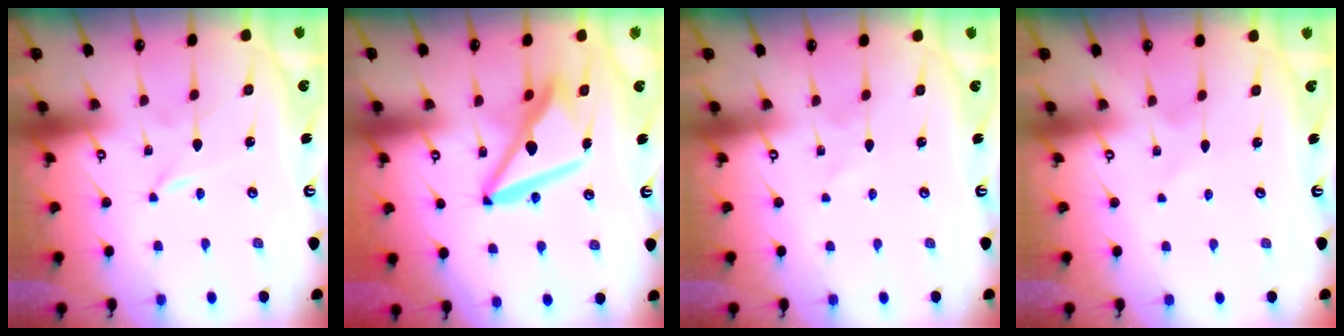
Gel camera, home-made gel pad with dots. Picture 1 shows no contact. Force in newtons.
{"total": 13.0, "press": 12.9, "slide": 1.7}
{"total": 0.6, "press": 0.6, "slide": 0.1}
{"total": 1.6, "press": 1.6, "slide": 0.2}